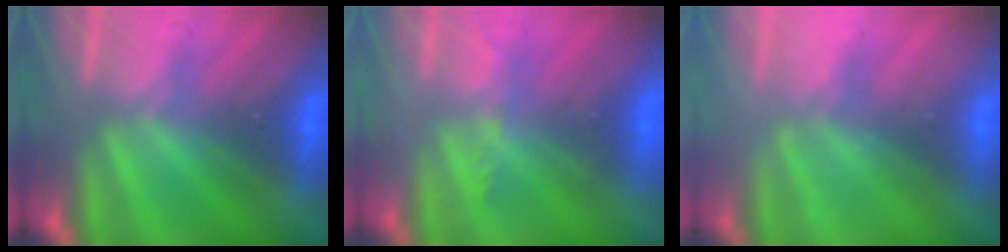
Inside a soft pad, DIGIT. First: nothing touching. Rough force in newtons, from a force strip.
{"total": 2.3}
{"total": 2.1}